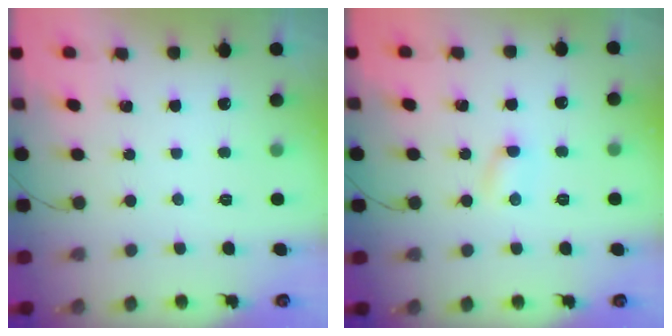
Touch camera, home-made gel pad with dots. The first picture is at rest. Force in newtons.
{"total": 2.4, "press": 2.3, "slide": 0.7}